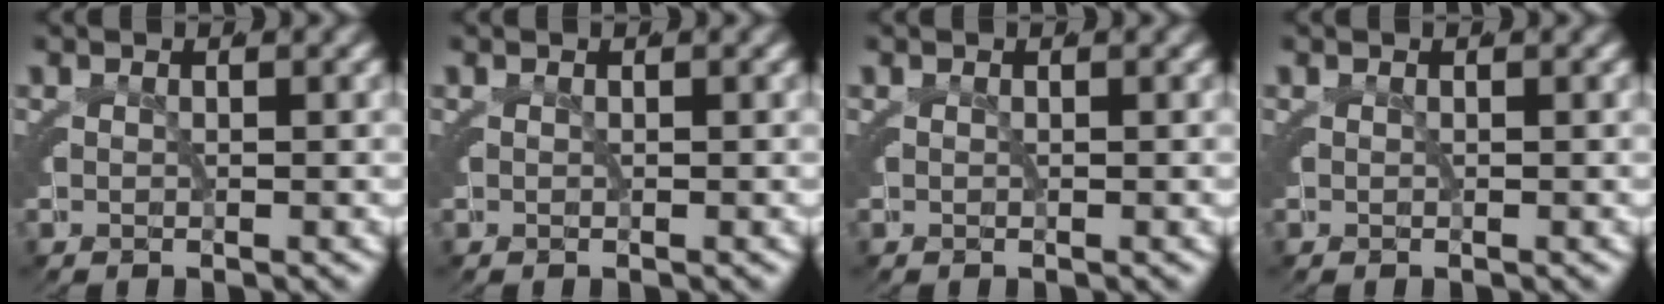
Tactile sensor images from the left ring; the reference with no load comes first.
{"total": 0.0}
{"total": 0.0}
{"total": 0.0}